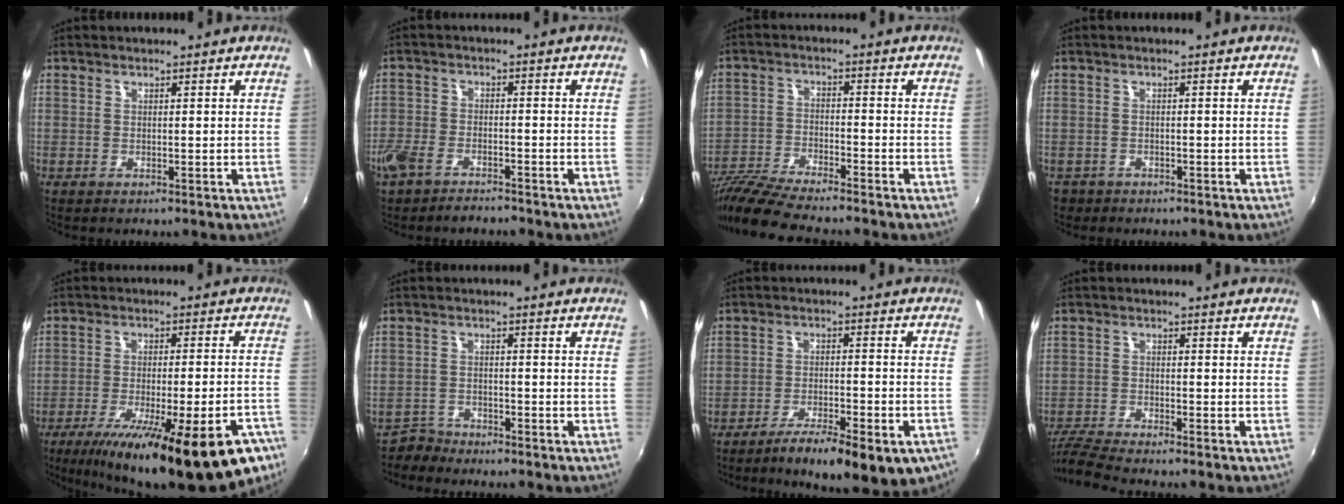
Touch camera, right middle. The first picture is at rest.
{"total": 6.9, "force": [-5.4, 3.1, 3.0], "torque": [-0.085, -0.011, -0.102]}
{"total": 11.0, "force": [-9.9, 0.5, 4.7], "torque": [-0.115, -0.019, -0.189]}
{"total": 2.7, "force": [-1.7, 2.0, 0.6], "torque": [-0.020, -0.007, -0.028]}
{"total": 25.0, "force": [-16.6, 5.7, 17.9], "torque": [-0.280, -0.058, -0.232]}
{"total": 3.3, "force": [-3.1, 0.8, -0.5], "torque": [0.002, 0.001, -0.064]}
{"total": 14.2, "force": [-9.4, 3.4, 10.0], "torque": [-0.168, -0.032, -0.139]}
{"total": 6.0, "force": [-5.7, -0.7, 1.7], "torque": [-0.055, -0.018, -0.113]}